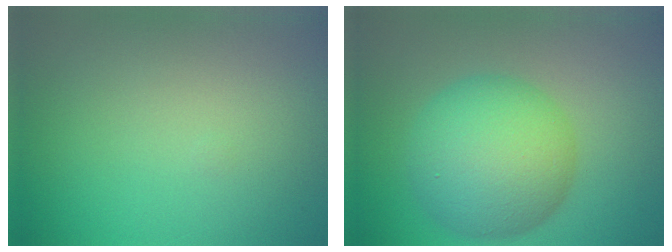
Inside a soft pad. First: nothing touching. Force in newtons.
{"total": 9.0, "press": 9.0, "slide": 0.1}